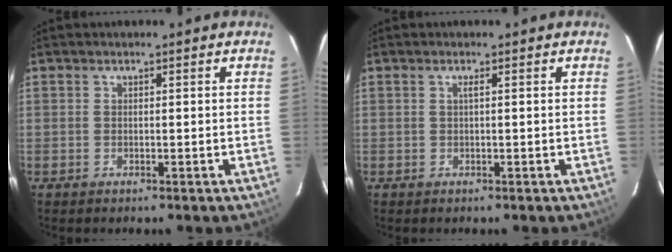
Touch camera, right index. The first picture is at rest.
{"total": 0.6, "force": [0.1, -0.1, 0.6], "torque": [-0.010, 0.003, -0.001]}